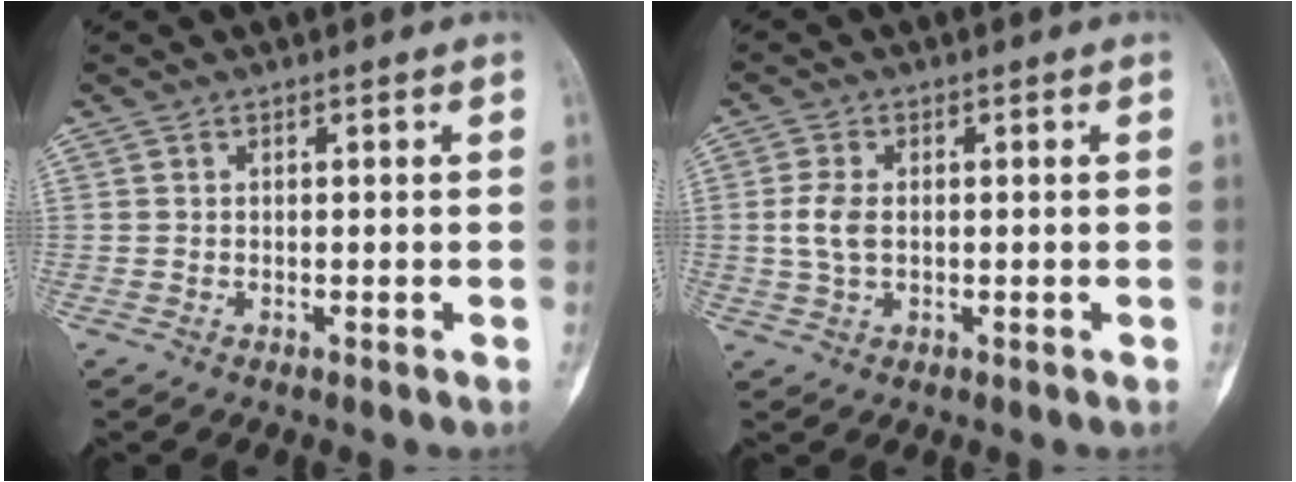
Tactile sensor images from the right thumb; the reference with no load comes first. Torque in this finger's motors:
{"motor_torque": [0.85, 0.44, 0.29, -0.57, 0.14]}